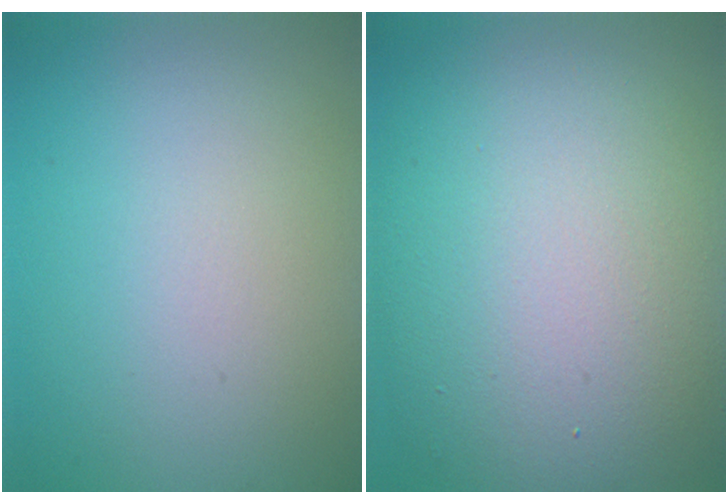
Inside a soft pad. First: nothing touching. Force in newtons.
{"total": 14.6, "press": 14.6, "slide": 0.5}